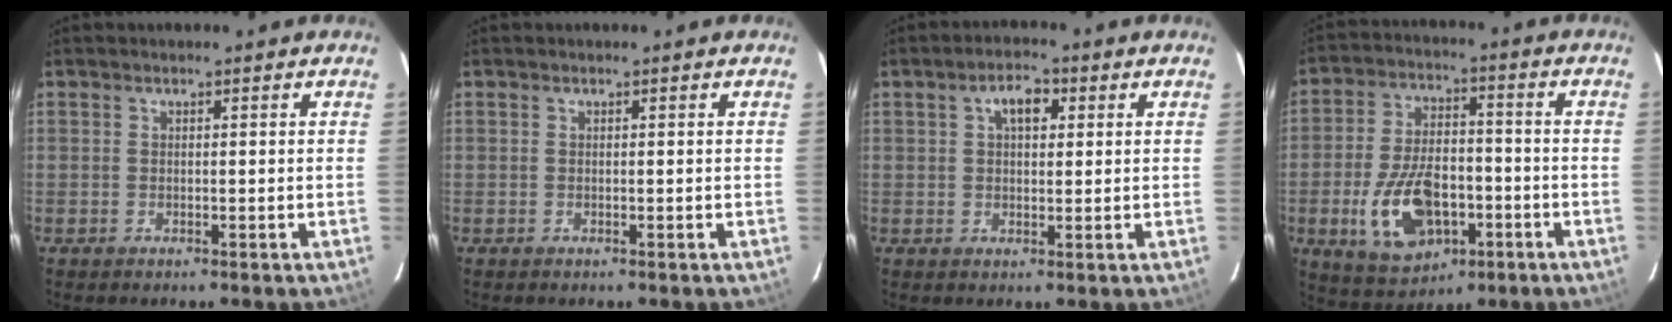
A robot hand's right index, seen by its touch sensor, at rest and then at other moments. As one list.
[{"total": 0.0}, {"total": 4.5, "force": [1.6, 2.5, 3.4], "torque": [-0.054, 0.016, 0.027]}, {"total": 15.1, "force": [-5.1, 8.5, 11.3], "torque": [-0.235, 0.000, -0.072]}]